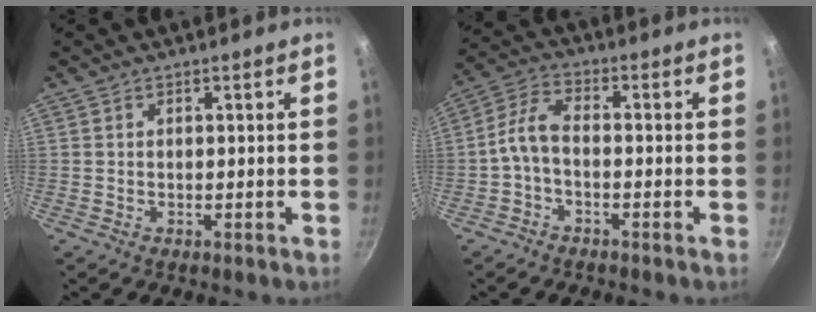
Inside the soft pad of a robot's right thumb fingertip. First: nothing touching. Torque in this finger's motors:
{"motor_torque": [-0.38, 0.26, -0.14, 0.14, 0.06]}